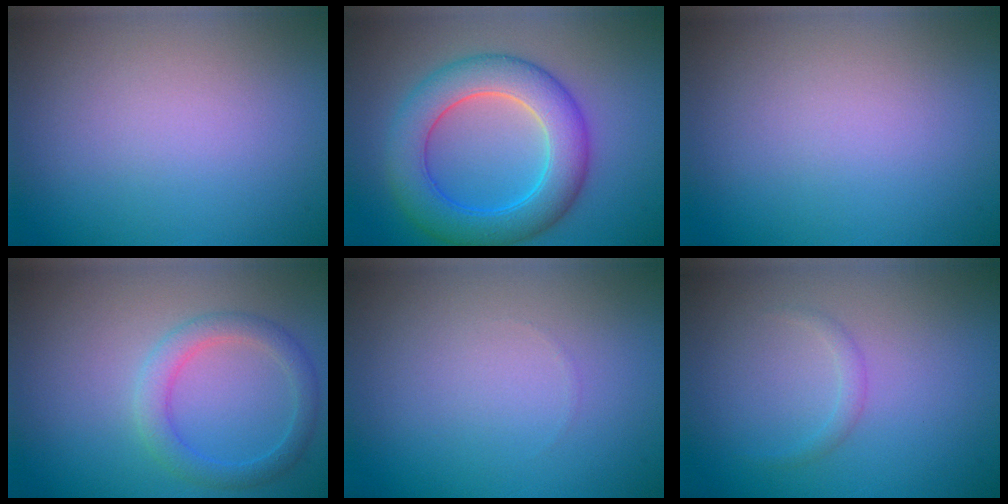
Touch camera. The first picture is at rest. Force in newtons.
{"total": 7.2, "press": 7.2, "slide": 0.1}
{"total": 0.0}
{"total": 2.7, "press": 2.7, "slide": 0.1}
{"total": 0.0}
{"total": 0.8, "press": 0.8, "slide": 0.1}